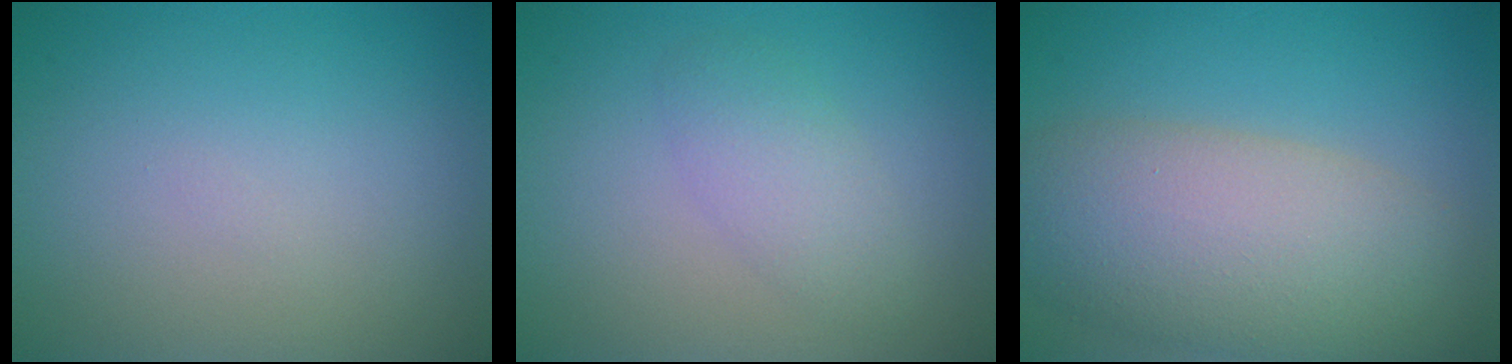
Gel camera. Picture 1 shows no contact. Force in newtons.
{"total": 2.4, "press": 2.4, "slide": 0.1}
{"total": 9.0, "press": 9.0, "slide": 0.7}